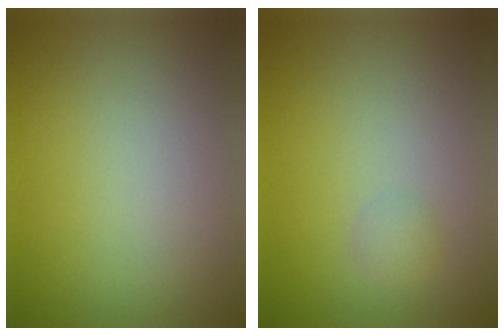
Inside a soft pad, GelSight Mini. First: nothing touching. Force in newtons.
{"total": 1.0, "press": 1.0, "slide": 0.0}